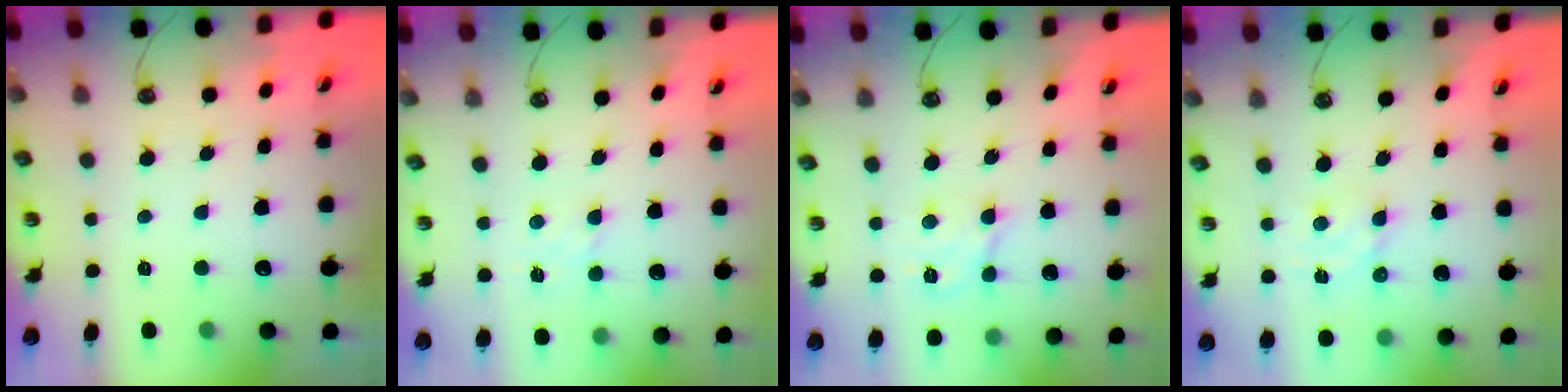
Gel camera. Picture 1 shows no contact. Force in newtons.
{"total": 2.9, "press": 2.8, "slide": 0.6}
{"total": 7.0, "press": 7.0, "slide": 0.3}
{"total": 3.7, "press": 3.7, "slide": 0.1}